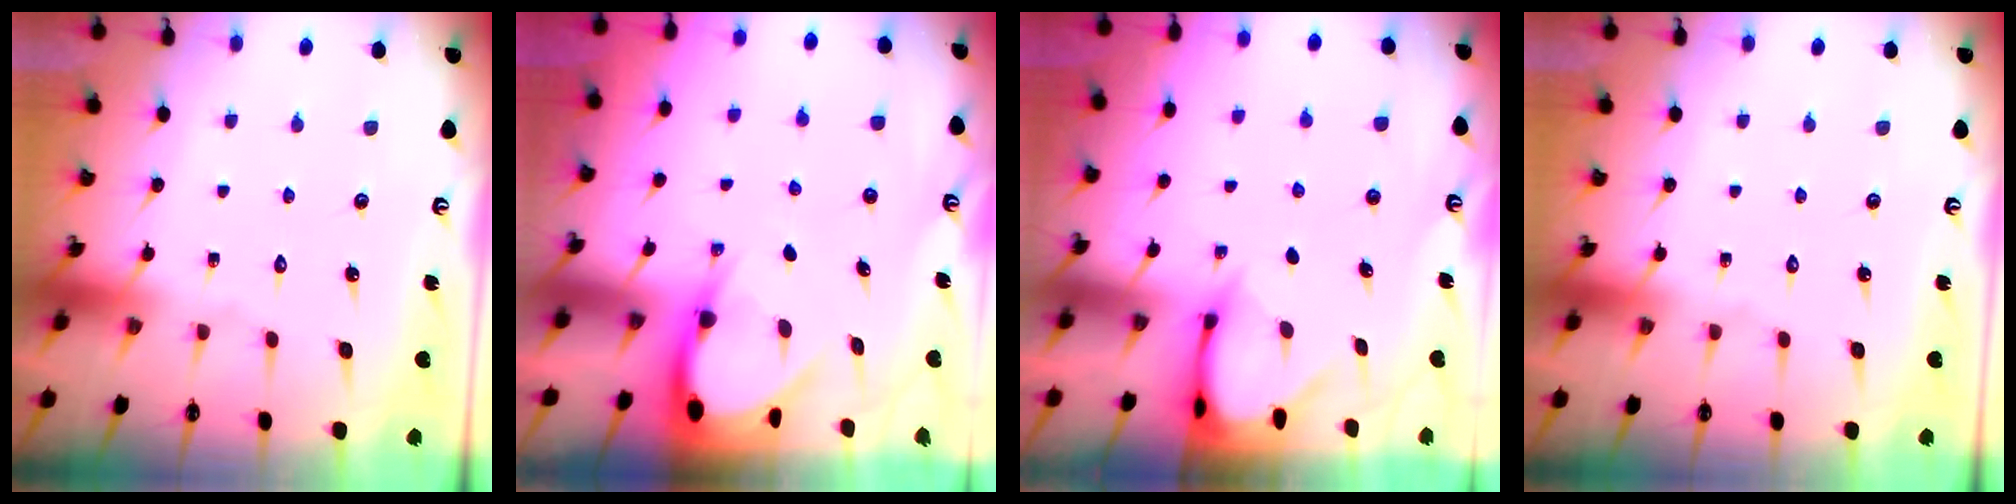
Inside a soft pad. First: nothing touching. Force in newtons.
{"total": 4.4, "press": 4.4, "slide": 0.4}
{"total": 3.1, "press": 3.1, "slide": 0.2}
{"total": 0.0}